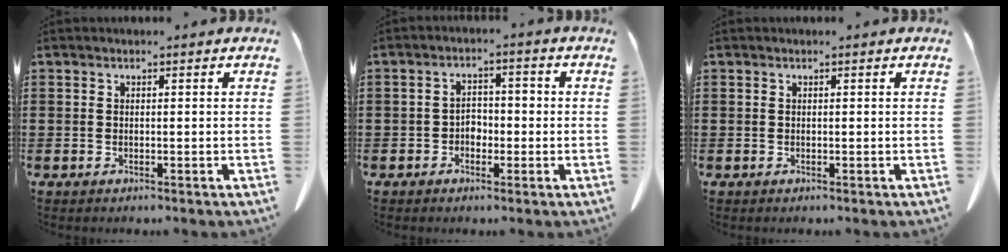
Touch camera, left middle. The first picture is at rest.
{"total": 2.7, "force": [-1.2, 2.0, 1.5], "torque": [-0.028, 0.006, -0.030]}
{"total": 0.0}